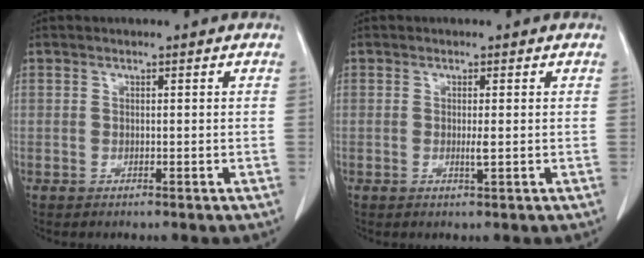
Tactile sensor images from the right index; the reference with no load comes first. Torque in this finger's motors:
{"motor_torque": [0.47, 0.27, 0.27, 0.09]}